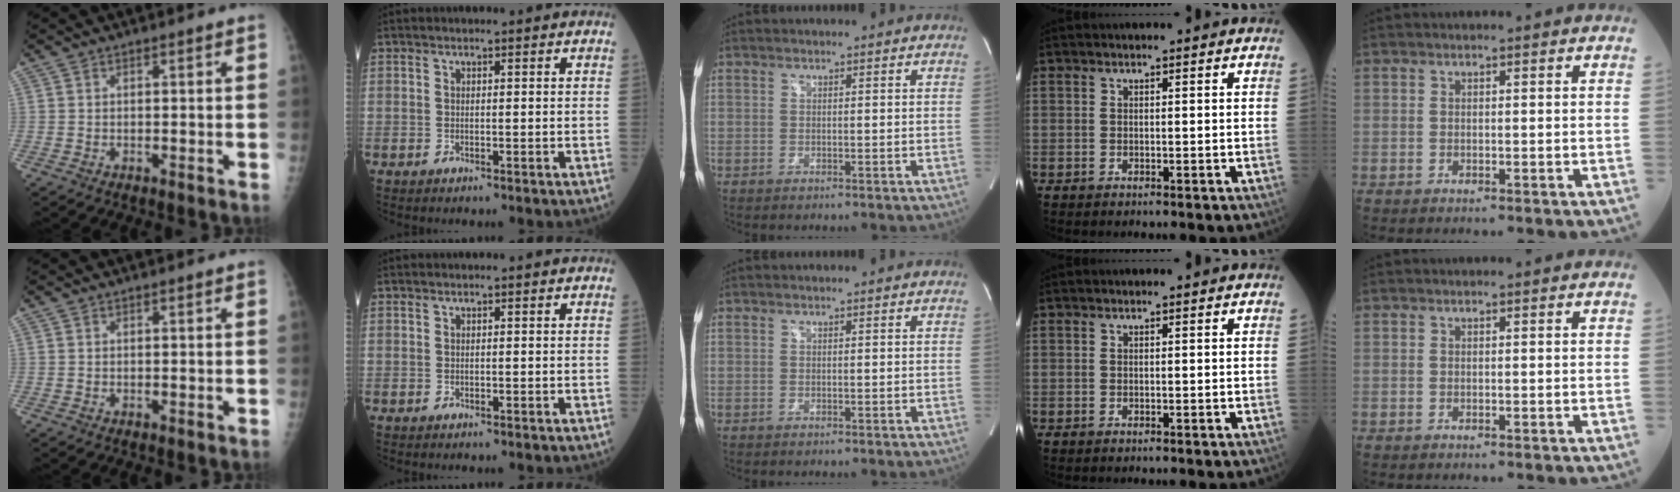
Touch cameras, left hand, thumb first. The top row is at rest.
{}